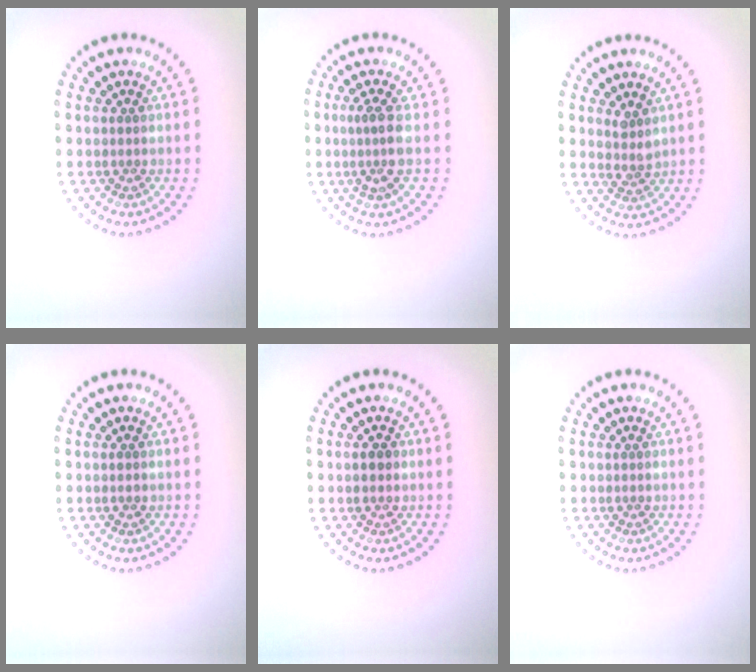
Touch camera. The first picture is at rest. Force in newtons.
{"total": 2.6, "press": 1.9, "slide": 1.7}
{"total": 1.8, "press": 1.4, "slide": 1.2}
{"total": 0.6, "press": 0.6, "slide": 0.1}
{"total": 1.5, "press": 1.5, "slide": 0.1}
{"total": 0.0}